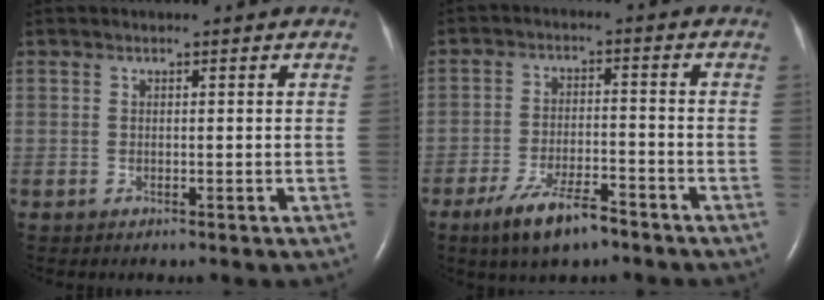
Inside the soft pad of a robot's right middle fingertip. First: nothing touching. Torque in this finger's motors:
{"motor_torque": [0.48, -0.52, 0.16, 0.07]}